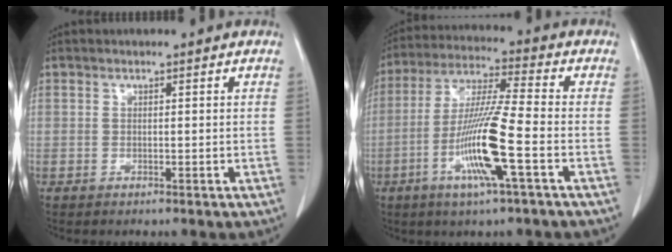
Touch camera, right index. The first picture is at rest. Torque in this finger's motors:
{"motor_torque": [1.59, -0.55, 0.48, 0.17]}